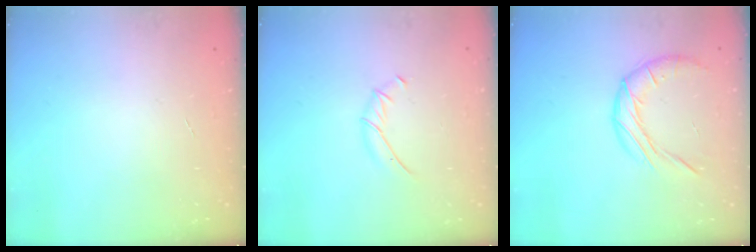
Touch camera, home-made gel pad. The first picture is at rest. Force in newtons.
{"total": 5.5, "press": 5.5, "slide": 0.9}
{"total": 11.2, "press": 11.1, "slide": 0.7}